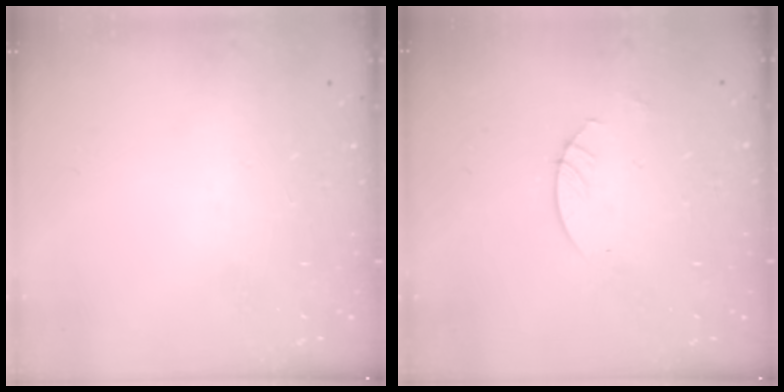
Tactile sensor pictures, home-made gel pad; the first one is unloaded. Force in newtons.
{"total": 3.0, "press": 2.9, "slide": 0.3}